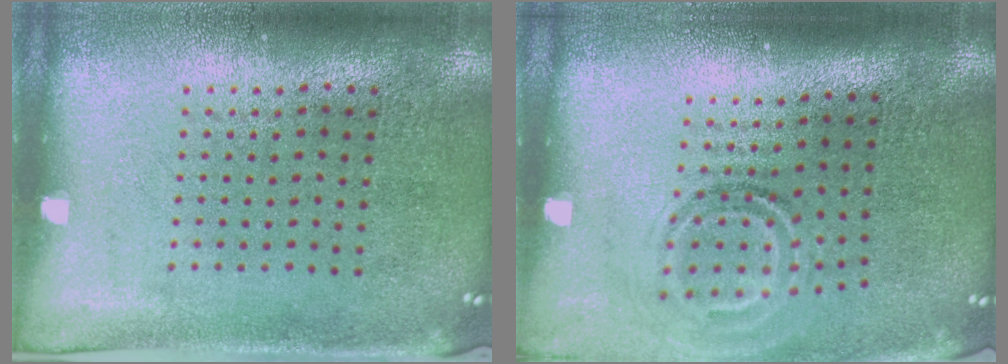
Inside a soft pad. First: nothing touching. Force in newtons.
{"total": 1.9, "press": 1.2, "slide": 1.5}